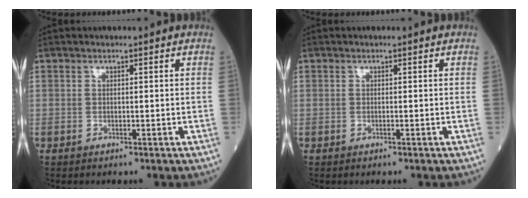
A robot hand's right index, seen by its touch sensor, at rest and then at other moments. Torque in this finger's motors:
{"motor_torque": [0.09, 0.06, 0.05, 0.00]}